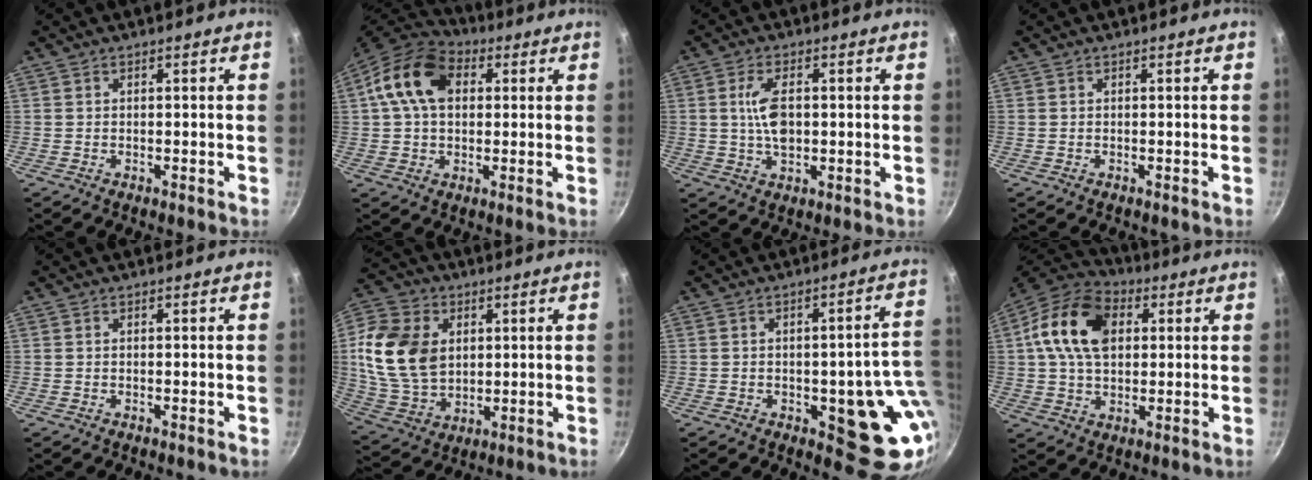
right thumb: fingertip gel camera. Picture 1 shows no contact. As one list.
[{"total": 13.5, "force": [3.1, 9.4, 9.1], "torque": [-0.139, 0.016, 0.035]}, {"total": 6.9, "force": [0.6, 3.6, 5.8], "torque": [-0.106, 0.004, 0.011]}, {"total": 0.0}, {"total": 0.0}, {"total": 16.6, "force": [2.9, 12.2, 10.9], "torque": [-0.191, -0.008, 0.063]}, {"total": 15.4, "force": [-2.1, 6.5, 13.8], "torque": [-0.109, 0.002, -0.024]}, {"total": 16.2, "force": [3.6, 11.0, 11.3], "torque": [-0.182, 0.014, 0.046]}]